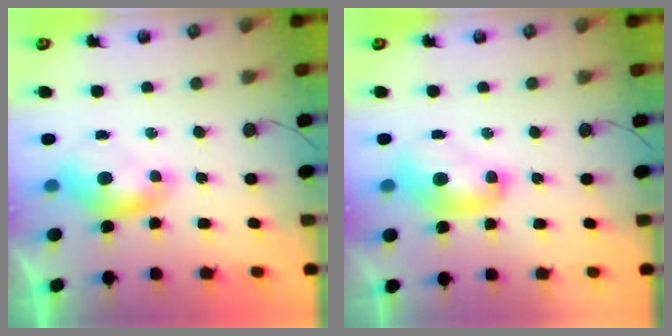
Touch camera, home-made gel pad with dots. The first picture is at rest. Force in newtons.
{"total": 2.5, "press": 2.5, "slide": 0.2}